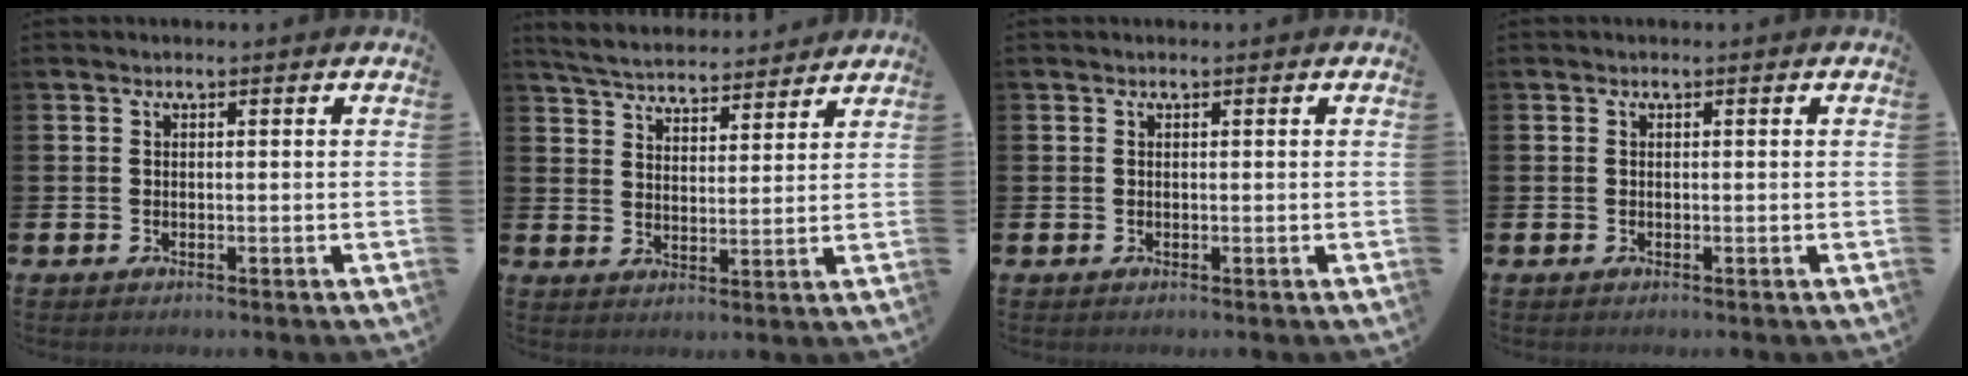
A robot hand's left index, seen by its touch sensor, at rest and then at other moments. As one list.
[{"total": 5.4, "force": [5.3, 0.8, 0.6], "torque": [-0.034, -0.034, 0.093]}, {"total": 0.0}, {"total": 0.0}]